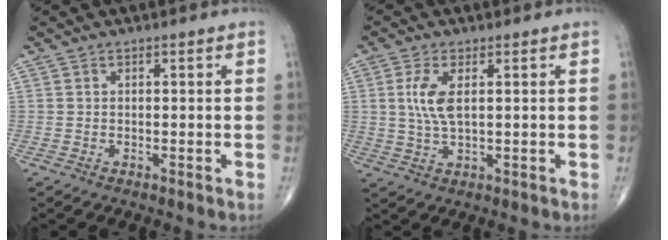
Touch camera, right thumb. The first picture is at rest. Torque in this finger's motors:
{"motor_torque": [0.86, 1.06, 0.73, -0.52, 0.07]}